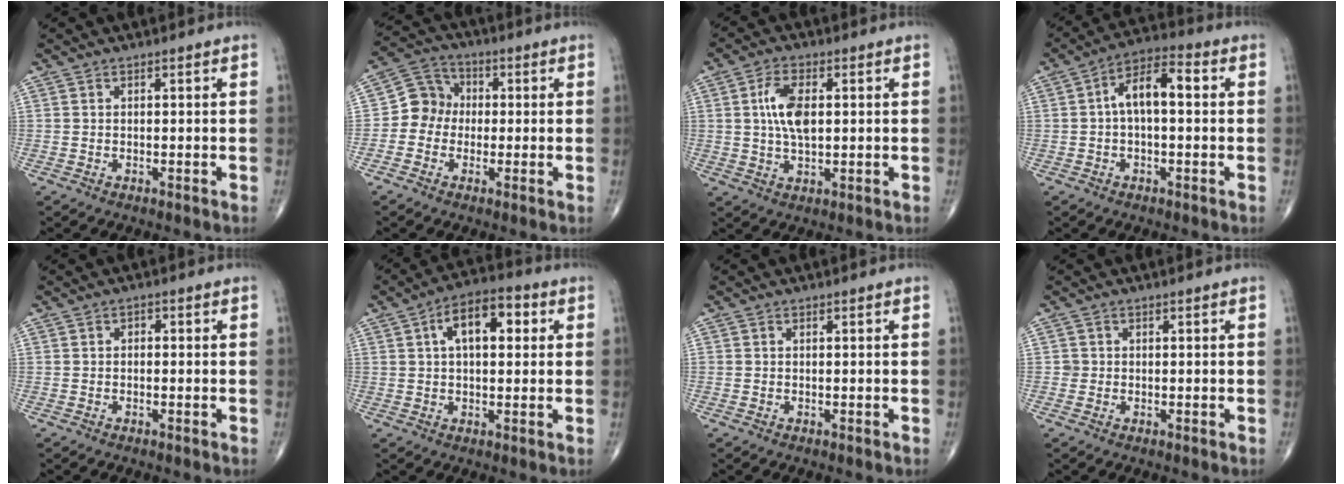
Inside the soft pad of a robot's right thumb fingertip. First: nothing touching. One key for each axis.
{"total": 7.0, "fx": -0.7, "fy": 6.2, "fz": 3.0, "tx": -0.025, "ty": 0.026, "tz": -0.028}
{"total": 7.5, "fx": 1.2, "fy": 3.7, "fz": 6.4, "tx": -0.124, "ty": 0.001, "tz": 0.020}
{"total": 8.7, "fx": 0.7, "fy": 4.1, "fz": 7.7, "tx": -0.131, "ty": 0.034, "tz": 0.003}
{"total": 0.9, "fx": -0.2, "fy": 0.7, "fz": 0.6, "tx": 0.000, "ty": 0.004, "tz": -0.009}
{"total": 10.3, "fx": 2.7, "fy": 5.3, "fz": 8.4, "tx": -0.119, "ty": 0.021, "tz": 0.034}
{"total": 0.0}
{"total": 1.0, "fx": -0.1, "fy": 1.0, "fz": 0.0, "tx": 0.006, "ty": 0.005, "tz": -0.003}